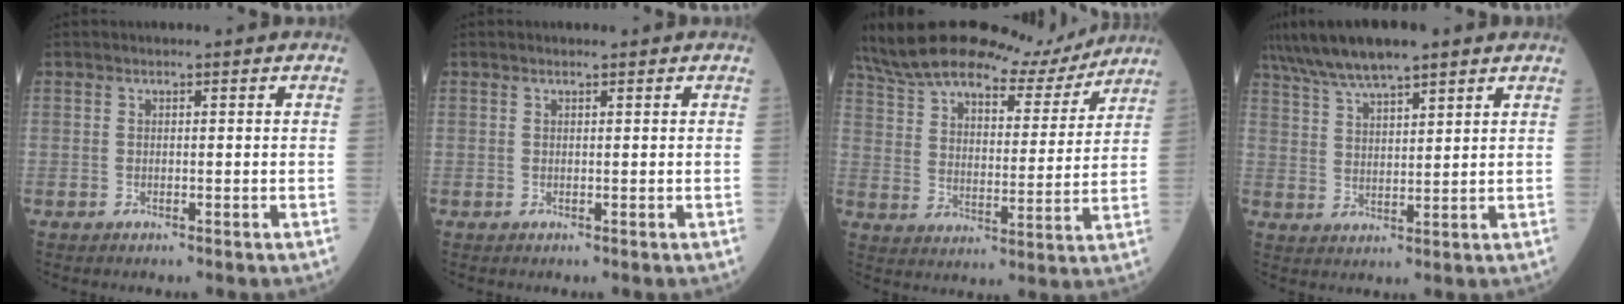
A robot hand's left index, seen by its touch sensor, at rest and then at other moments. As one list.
[{"total": 0.0}, {"total": 22.5, "force": [20.0, 5.9, 8.3], "torque": [-0.161, 0.012, 0.301]}, {"total": 9.5, "force": [7.5, 1.4, 5.6], "torque": [-0.106, 0.028, 0.136]}]